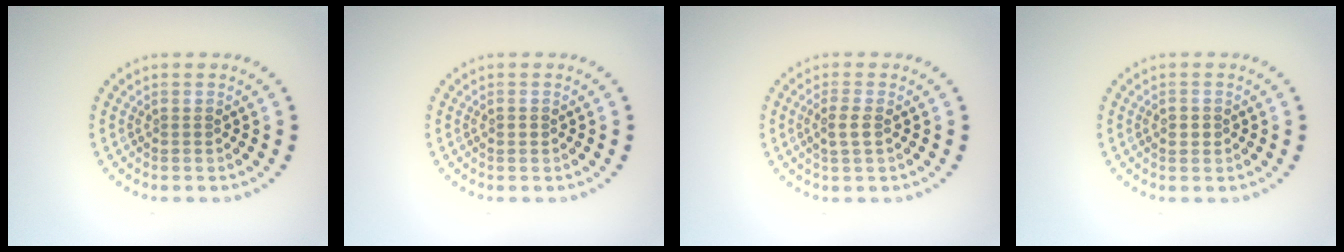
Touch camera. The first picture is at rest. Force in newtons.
{"total": 0.8, "press": 0.8, "slide": 0.1}
{"total": 1.6, "press": 1.5, "slide": 0.5}
{"total": 1.1, "press": 1.1, "slide": 0.2}